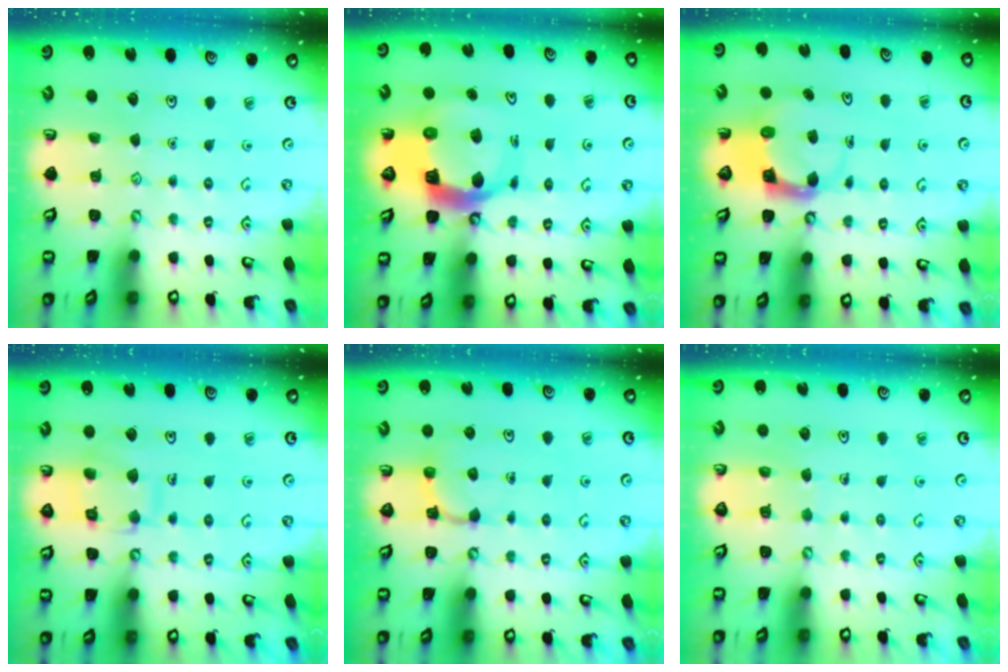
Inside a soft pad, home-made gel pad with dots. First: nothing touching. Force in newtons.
{"total": 12.6, "press": 12.5, "slide": 1.5}
{"total": 3.7, "press": 3.7, "slide": 0.5}
{"total": 10.9, "press": 10.9, "slide": 0.8}
{"total": 3.0, "press": 2.9, "slide": 0.7}
{"total": 5.1, "press": 5.0, "slide": 0.4}